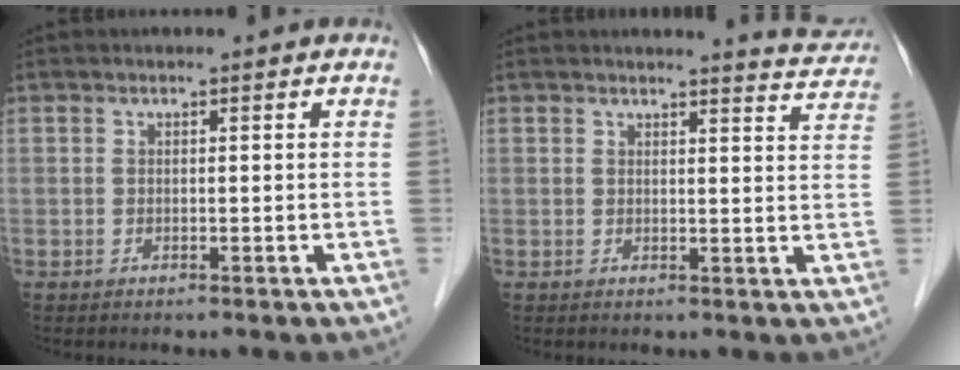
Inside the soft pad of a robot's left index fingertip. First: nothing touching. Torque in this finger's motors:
{"motor_torque": [0.17, -0.29, -0.02, -0.02]}